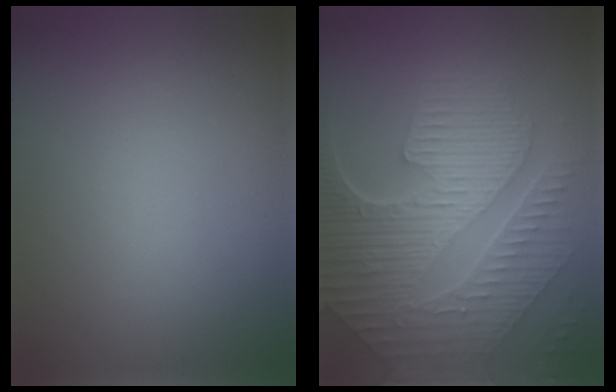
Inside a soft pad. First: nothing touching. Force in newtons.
{"total": 9.6, "press": 6.5, "slide": 7.1}